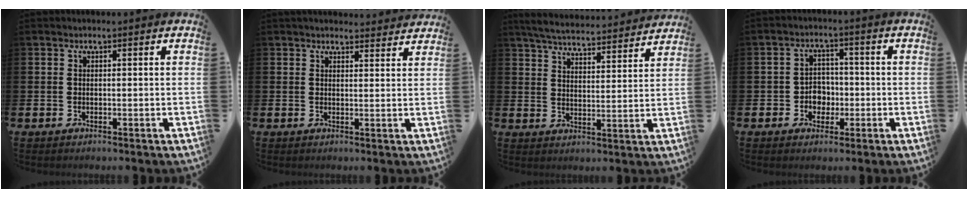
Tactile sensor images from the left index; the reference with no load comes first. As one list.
[{"total": 2.7, "force": [2.7, 0.6, 0.0], "torque": [0.003, -0.017, 0.047]}, {"total": 5.8, "force": [5.7, 0.6, 1.0], "torque": [-0.039, -0.043, 0.098]}, {"total": 3.5, "force": [-0.8, 3.2, 1.1], "torque": [-0.017, 0.000, -0.025]}]